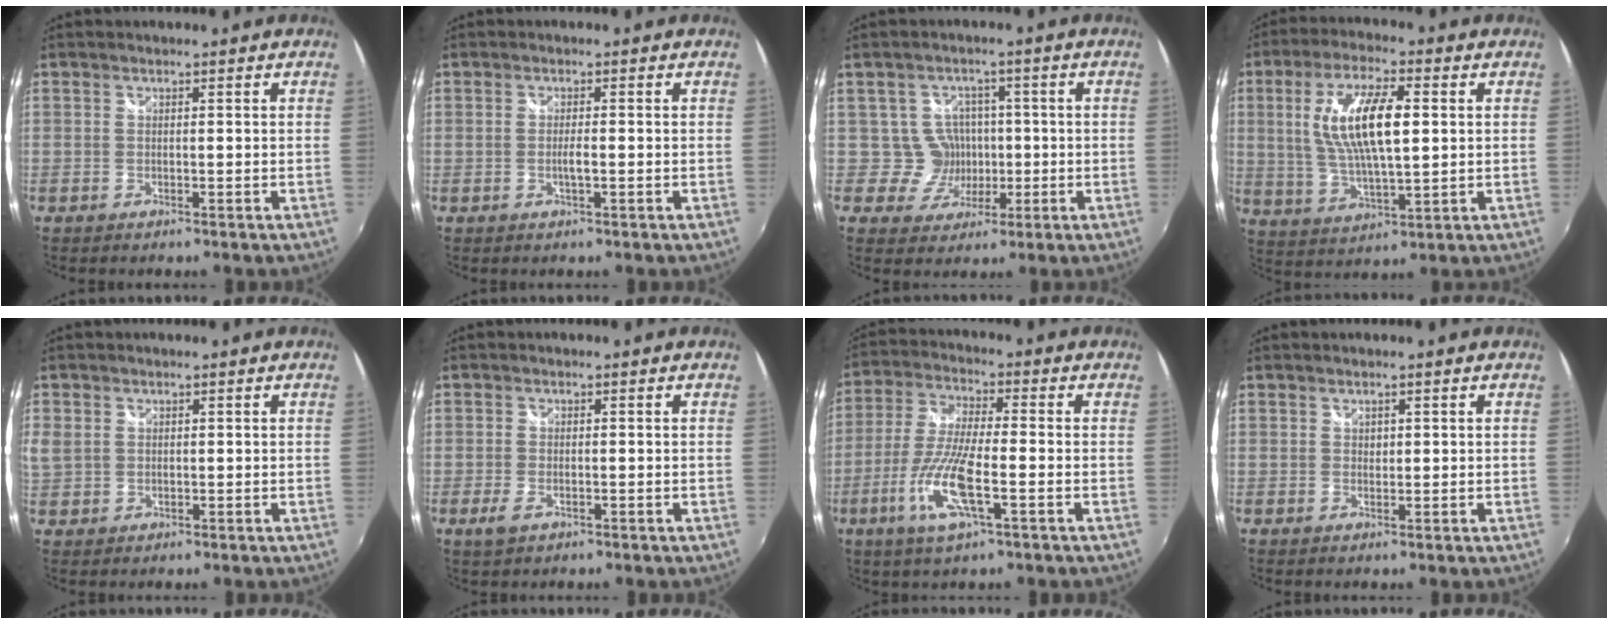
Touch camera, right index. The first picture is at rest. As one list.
[{"total": 1.5, "force": [-0.4, -0.1, 1.4], "torque": [-0.026, -0.002, -0.008]}, {"total": 5.4, "force": [-0.4, 5.4, -0.1], "torque": [-0.008, 0.019, -0.002]}, {"total": 13.5, "force": [2.6, 4.5, 12.5], "torque": [-0.240, 0.004, 0.053]}, {"total": 5.9, "force": [1.4, 4.9, 3.0], "torque": [-0.070, 0.003, 0.031]}, {"total": 2.6, "force": [-1.3, 1.3, 1.9], "torque": [-0.042, -0.007, -0.023]}, {"total": 11.6, "force": [-4.1, 2.2, 10.6], "torque": [-0.227, -0.010, -0.081]}, {"total": 0.8, "force": [0.6, 0.5, 0.1], "torque": [0.001, 0.001, 0.009]}]